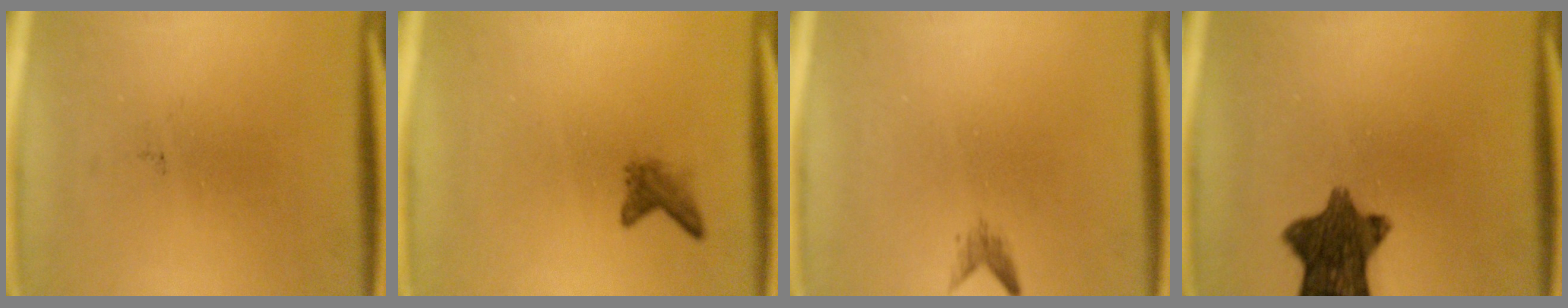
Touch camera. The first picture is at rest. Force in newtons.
{"total": 1.7}
{"total": 1.1}
{"total": 10.2}